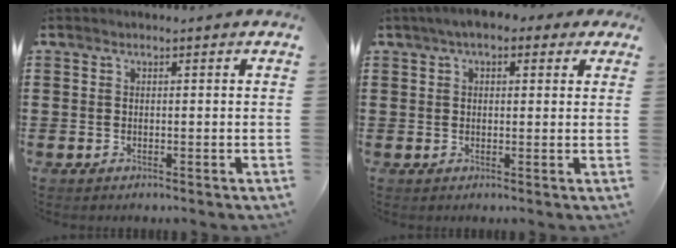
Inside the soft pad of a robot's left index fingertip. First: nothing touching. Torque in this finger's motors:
{"motor_torque": [2.14, 0.00, 0.75, 0.12]}